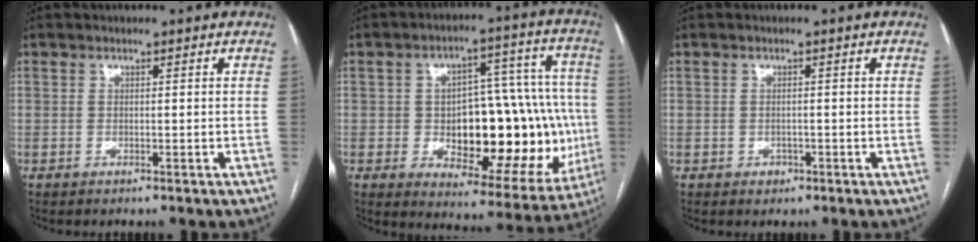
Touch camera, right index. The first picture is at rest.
{"total": 24.1, "force": [-2.7, 10.9, 21.3], "torque": [-0.247, 0.037, -0.007]}
{"total": 1.4, "force": [-0.6, 1.2, 0.4], "torque": [-0.003, 0.004, -0.006]}